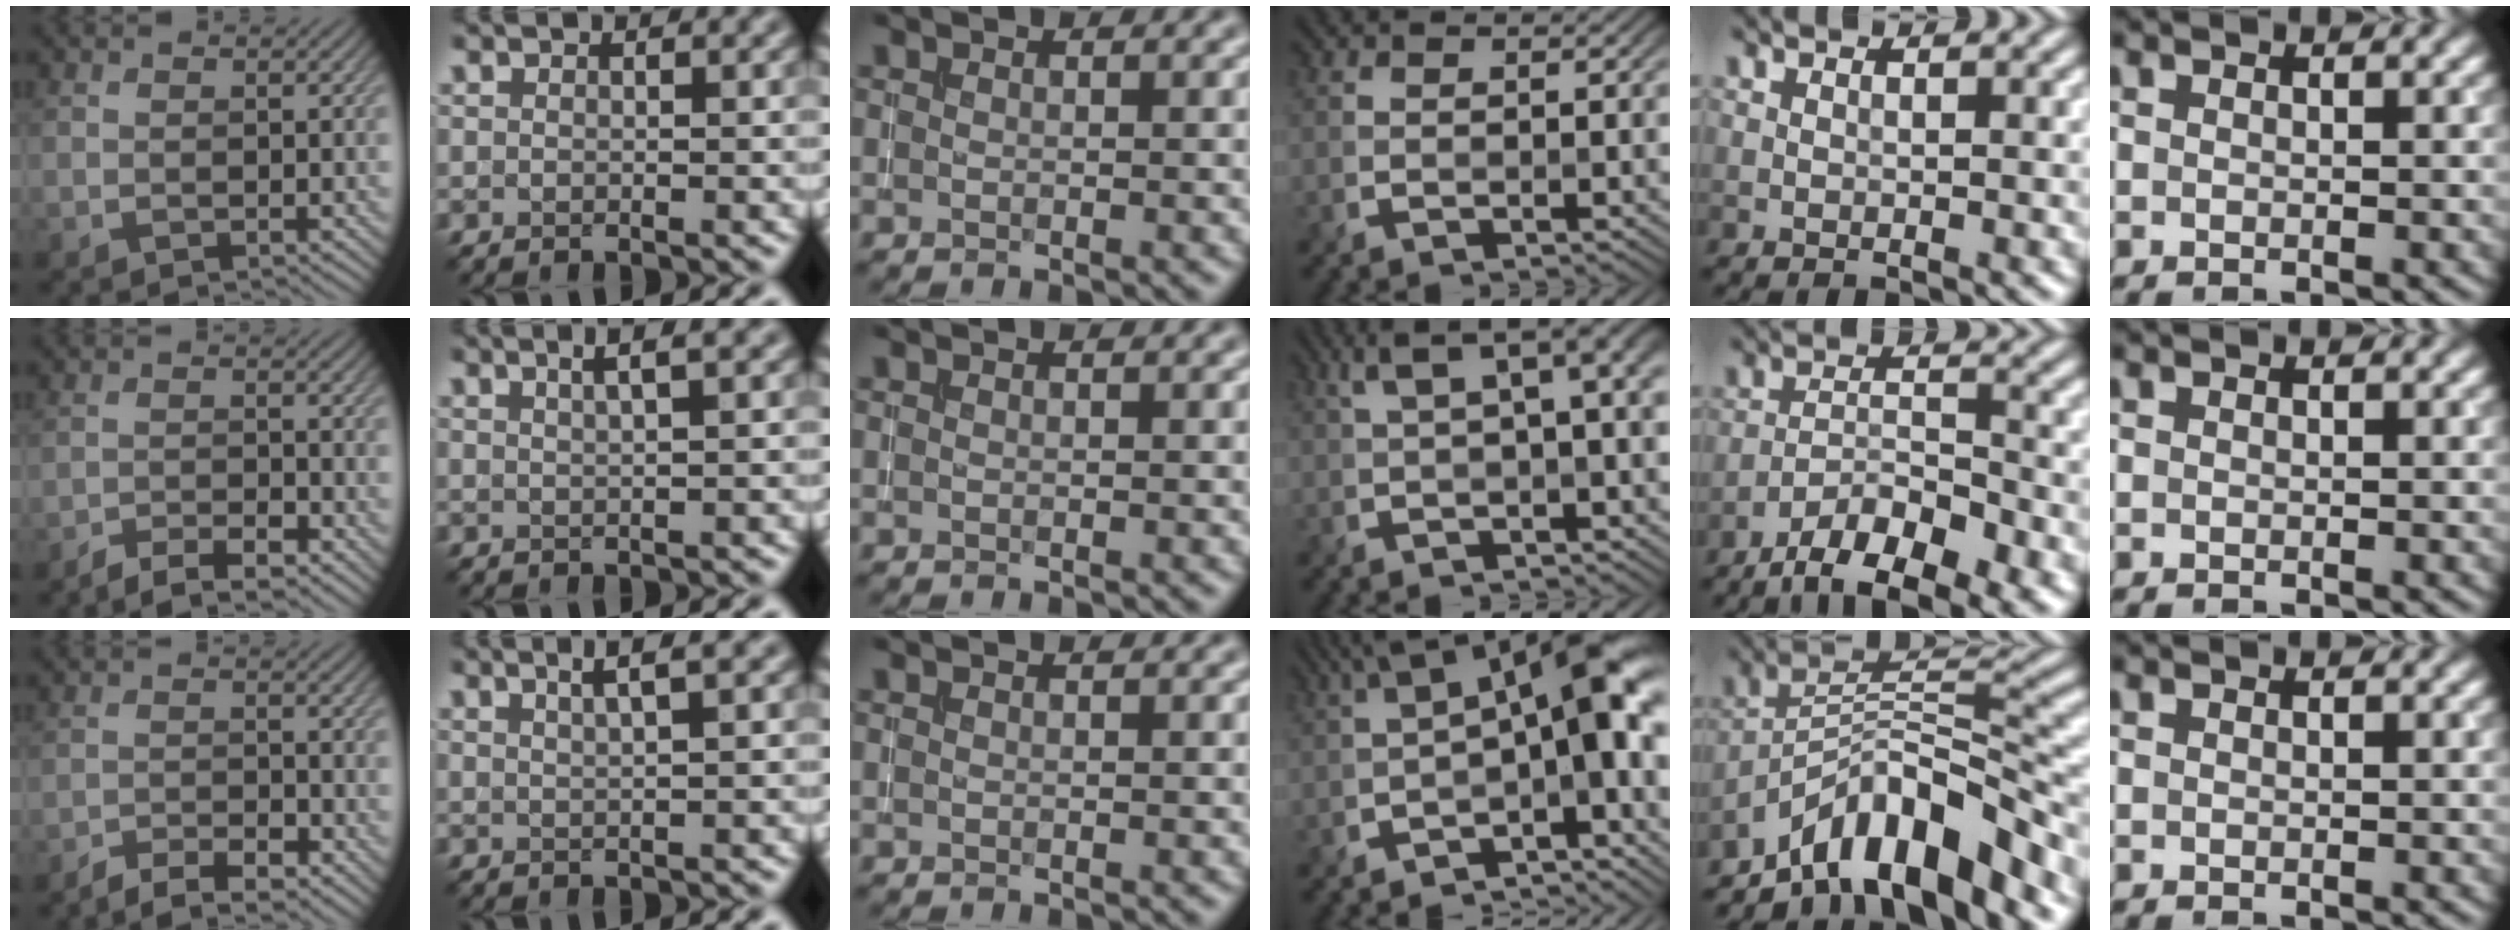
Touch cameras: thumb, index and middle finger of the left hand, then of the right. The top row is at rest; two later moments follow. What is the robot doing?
{"motion": "pour", "object": "almond"}